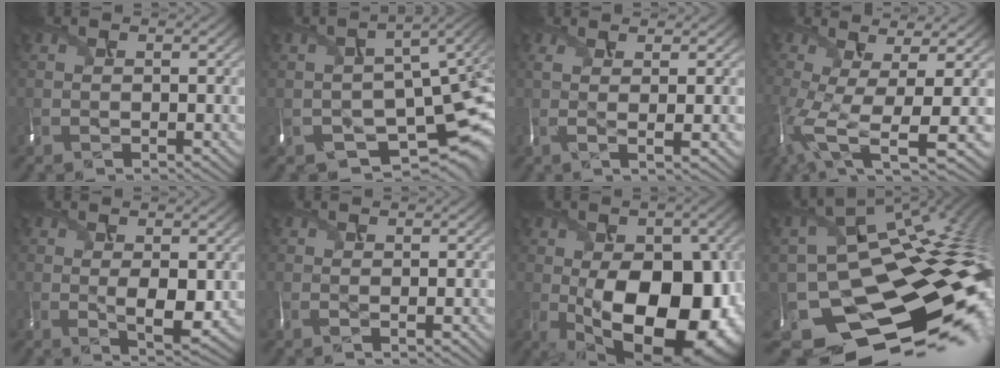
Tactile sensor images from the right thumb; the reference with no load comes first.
{"total": 10.0, "force": [-3.5, 5.6, 7.5], "torque": [-0.130, -0.036, -0.034]}
{"total": 2.8, "force": [0.9, 0.5, 2.6], "torque": [-0.043, 0.009, 0.016]}
{"total": 9.7, "force": [-2.2, 2.9, 9.0], "torque": [-0.185, -0.015, -0.025]}
{"total": 4.5, "force": [0.0, 1.3, 4.3], "torque": [-0.079, -0.005, 0.012]}
{"total": 0.7, "force": [0.0, 0.1, 0.7], "torque": [-0.010, 0.001, 0.002]}
{"total": 19.8, "force": [-3.9, 11.0, 16.0], "torque": [-0.207, -0.026, -0.032]}
{"total": 18.4, "force": [-4.9, 11.9, 13.1], "torque": [-0.218, -0.054, -0.050]}